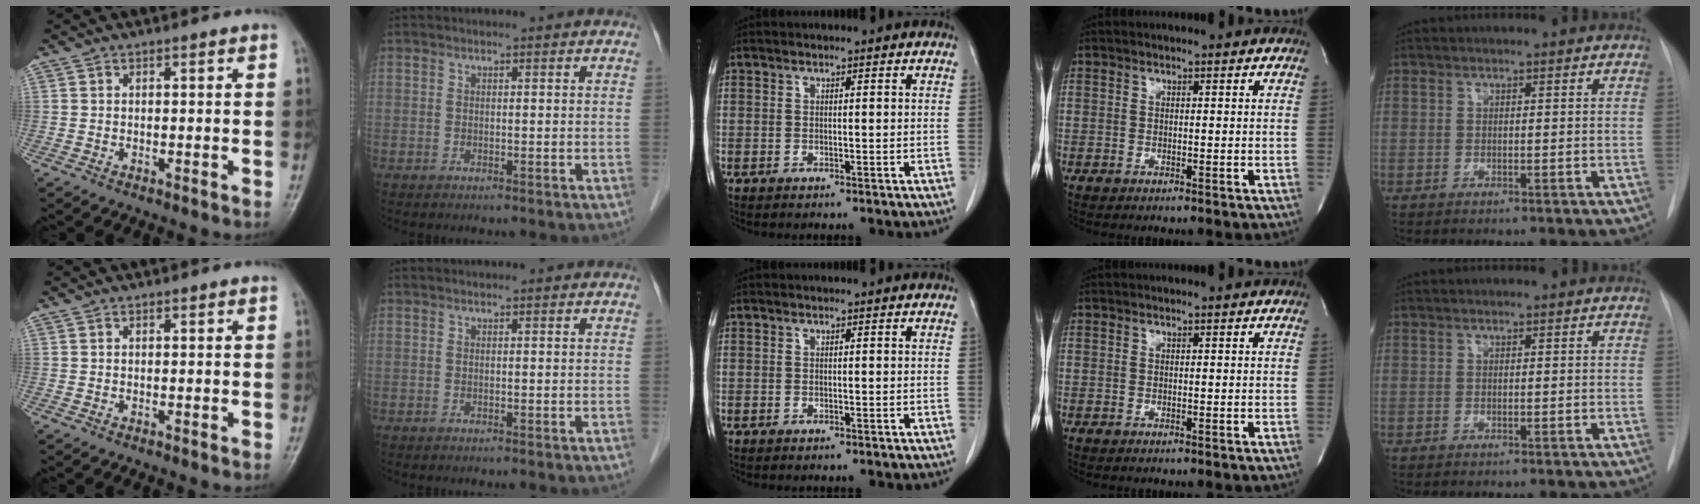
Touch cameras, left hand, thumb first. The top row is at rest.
{}